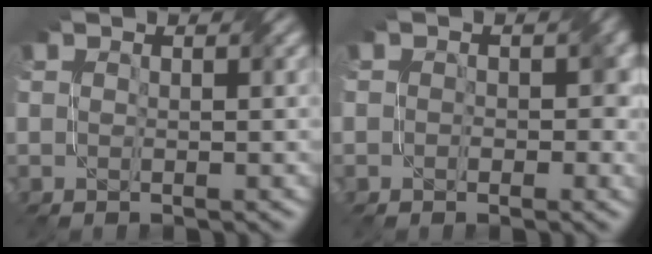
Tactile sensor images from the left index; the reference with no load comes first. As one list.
[{"total": 2.6, "force": [0.2, 2.0, 1.6], "torque": [-0.010, -0.003, -0.003]}]